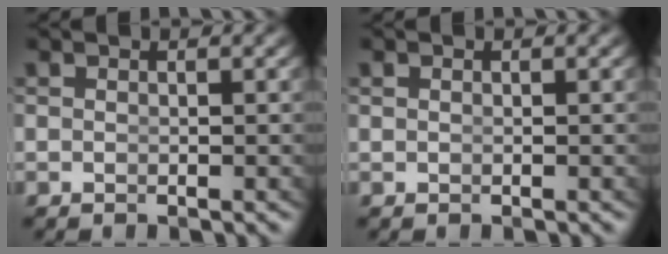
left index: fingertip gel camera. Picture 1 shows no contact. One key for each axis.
{"total": 0.0}